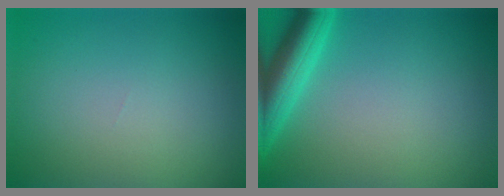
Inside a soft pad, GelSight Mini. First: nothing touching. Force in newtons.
{"total": 5.1, "press": 5.1, "slide": 0.3}